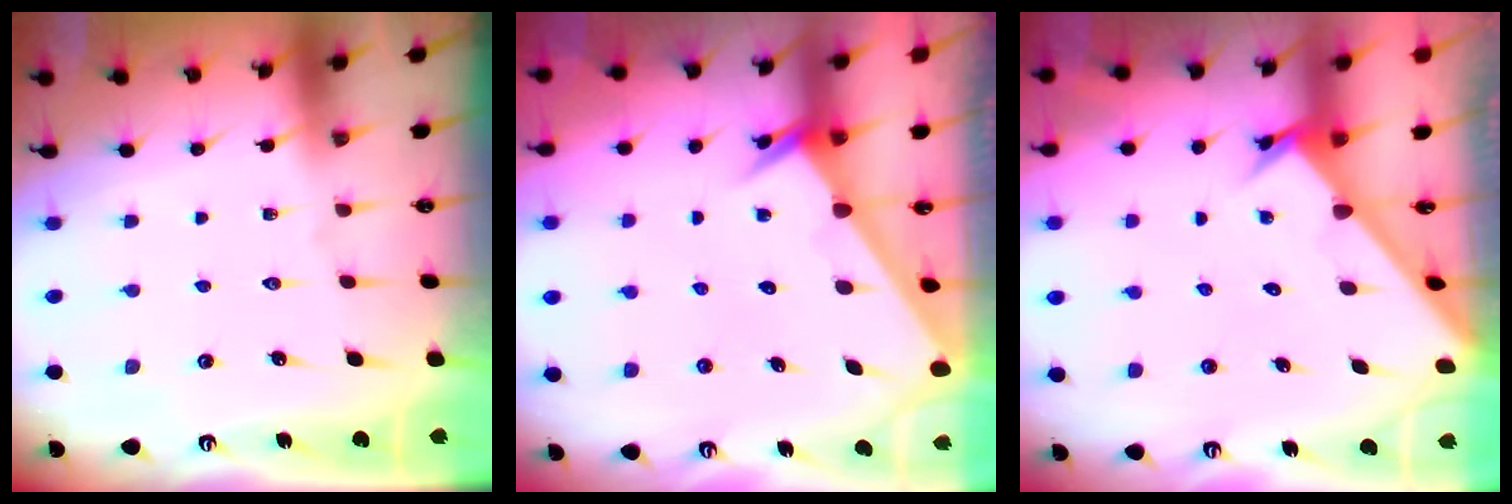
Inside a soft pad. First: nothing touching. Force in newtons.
{"total": 2.5, "press": 2.5, "slide": 0.1}
{"total": 2.6, "press": 2.6, "slide": 0.2}